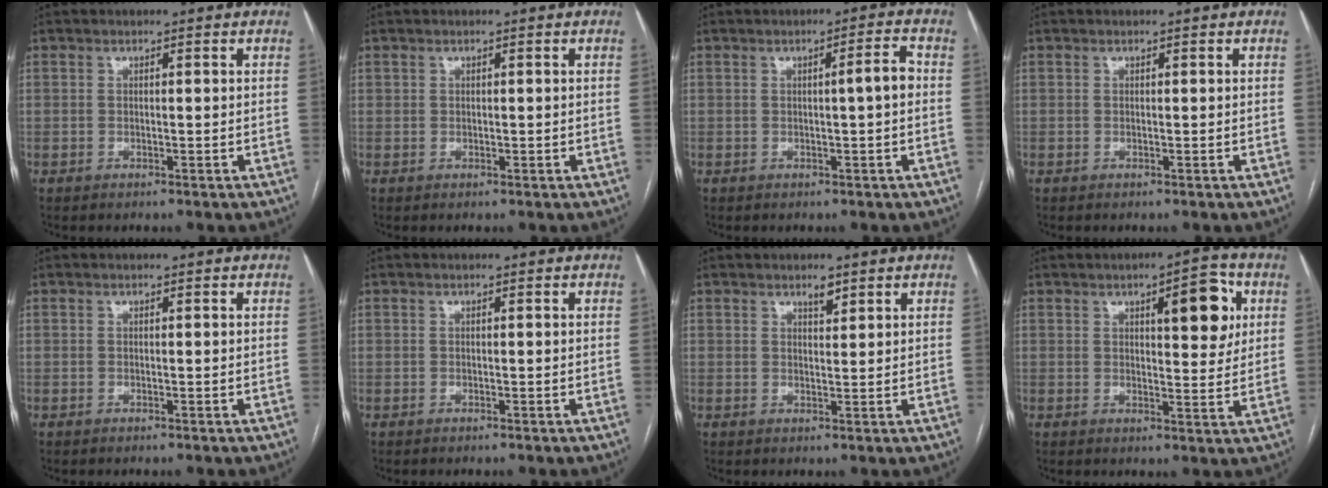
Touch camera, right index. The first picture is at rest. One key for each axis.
{"total": 0.5, "fx": 0.2, "fy": 0.4, "fz": 0.3, "tx": -0.005, "ty": 0.003, "tz": 0.004}
{"total": 3.2, "fx": 0.0, "fy": -0.1, "fz": 3.2, "tx": -0.046, "ty": 0.004, "tz": -0.001}
{"total": 0.0}
{"total": 0.0}
{"total": 0.0}
{"total": 1.9, "fx": 1.4, "fy": 0.5, "fz": 1.1, "tx": -0.019, "ty": -0.001, "tz": 0.024}
{"total": 8.2, "fx": 3.0, "fy": 2.3, "fz": 7.3, "tx": -0.096, "ty": 0.006, "tz": 0.038}